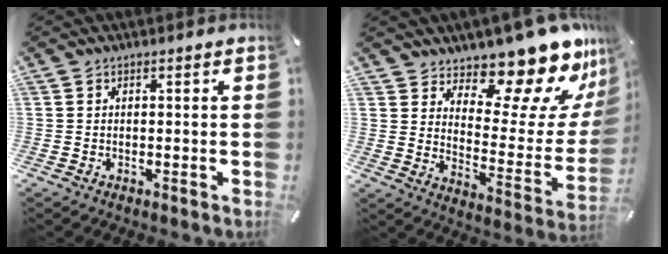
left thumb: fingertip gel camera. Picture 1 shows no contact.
{"total": 16.0, "force": [13.9, 5.6, 5.5], "torque": [-0.067, -0.131, 0.229]}